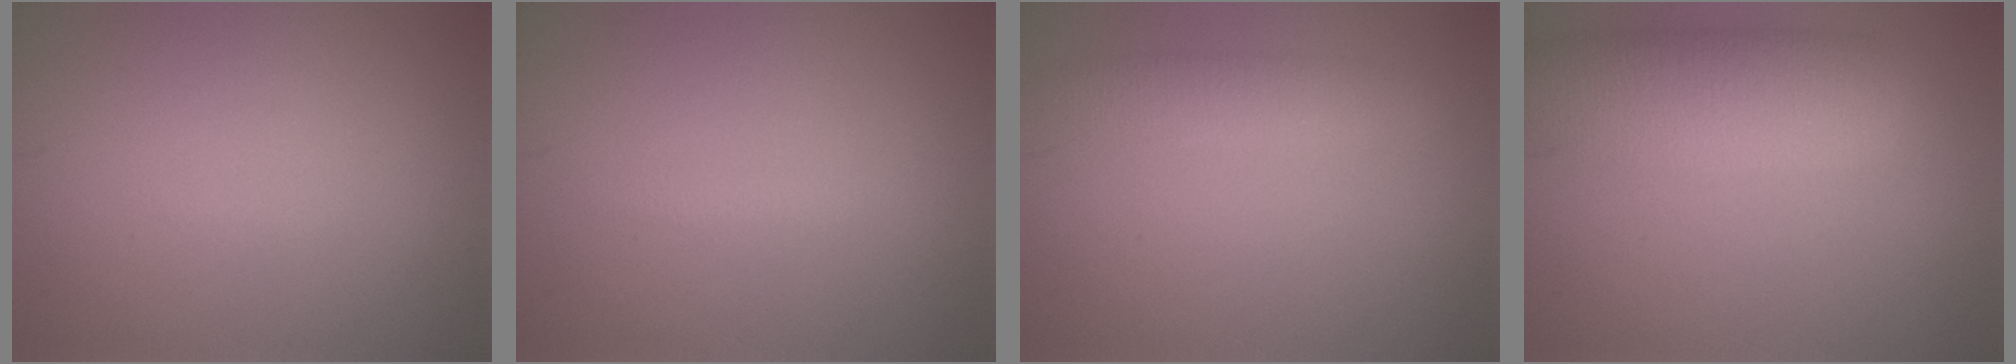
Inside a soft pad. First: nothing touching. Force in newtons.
{"total": 0.8, "press": 0.8, "slide": 0.1}
{"total": 2.1, "press": 2.1, "slide": 0.0}
{"total": 6.8, "press": 6.8, "slide": 0.5}